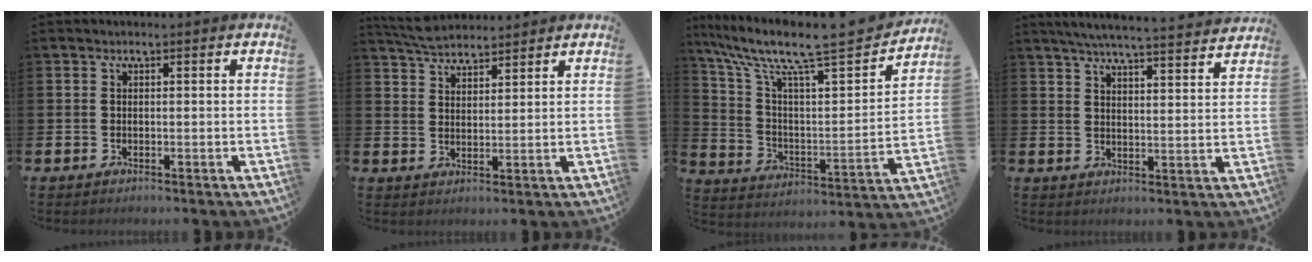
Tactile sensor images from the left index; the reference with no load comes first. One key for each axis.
{"total": 4.7, "fx": 4.6, "fy": 0.7, "fz": 0.6, "tx": -0.016, "ty": -0.019, "tz": 0.083}
{"total": 10.8, "fx": 9.1, "fy": 2.2, "fz": 5.5, "tx": -0.131, "ty": -0.072, "tz": 0.141}
{"total": 5.9, "fx": 5.7, "fy": -0.1, "fz": 1.6, "tx": -0.039, "ty": -0.039, "tz": 0.098}